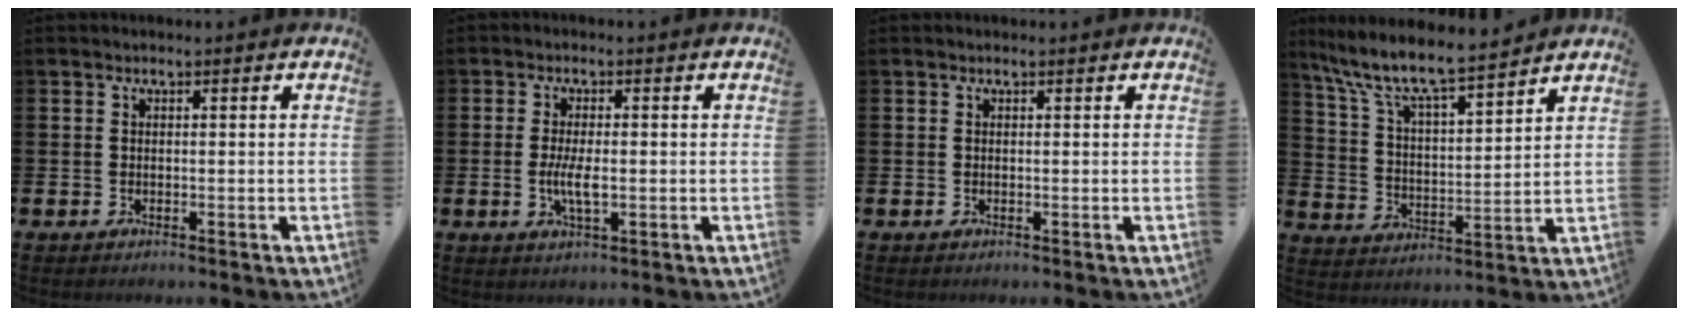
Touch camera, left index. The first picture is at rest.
{"total": 3.8, "force": [-0.4, 1.3, 3.5], "torque": [-0.067, -0.002, -0.012]}
{"total": 0.0}
{"total": 9.1, "force": [8.4, 0.9, 3.4], "torque": [-0.107, -0.059, 0.144]}